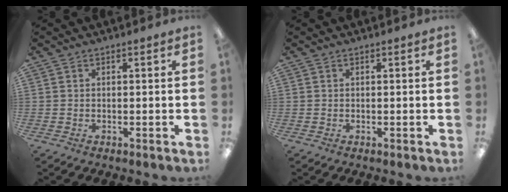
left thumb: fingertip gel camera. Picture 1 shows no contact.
{"total": 0.0}